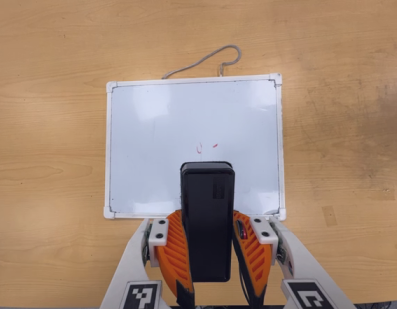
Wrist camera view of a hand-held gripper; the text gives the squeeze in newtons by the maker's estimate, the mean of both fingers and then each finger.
{"total": 7.9, "left": 6.7, "right": 9.2}